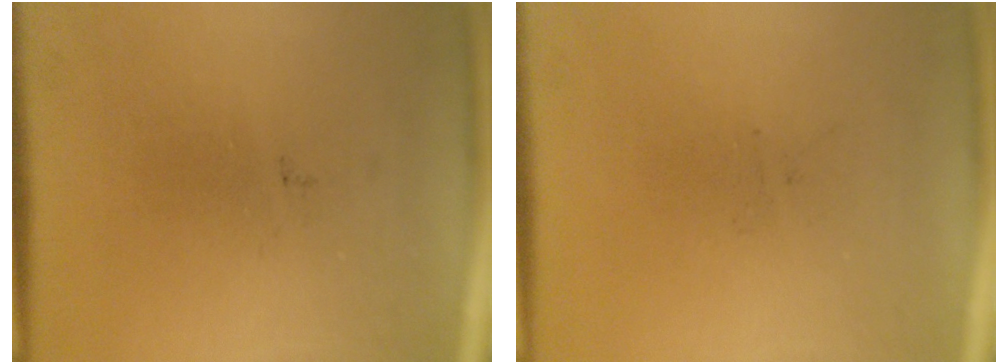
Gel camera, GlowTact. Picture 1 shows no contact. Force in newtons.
{"total": 0.0}